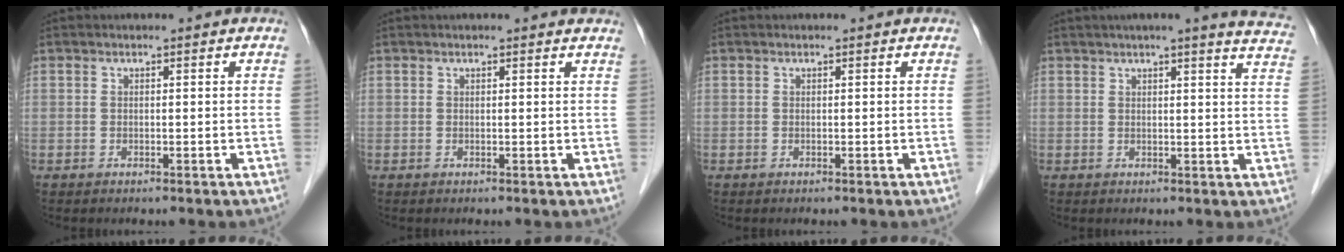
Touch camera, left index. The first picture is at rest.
{"total": 3.2, "force": [2.9, 0.4, 1.1], "torque": [-0.014, 0.016, 0.024]}
{"total": 0.0}
{"total": 13.5, "force": [11.9, 0.5, 6.3], "torque": [-0.069, -0.020, 0.119]}